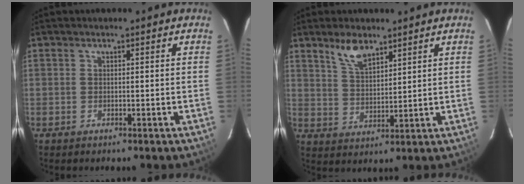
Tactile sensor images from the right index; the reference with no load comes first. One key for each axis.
{"total": 6.2, "fx": 4.5, "fy": 2.3, "fz": 3.6, "tx": -0.064, "ty": 0.001, "tz": 0.091}